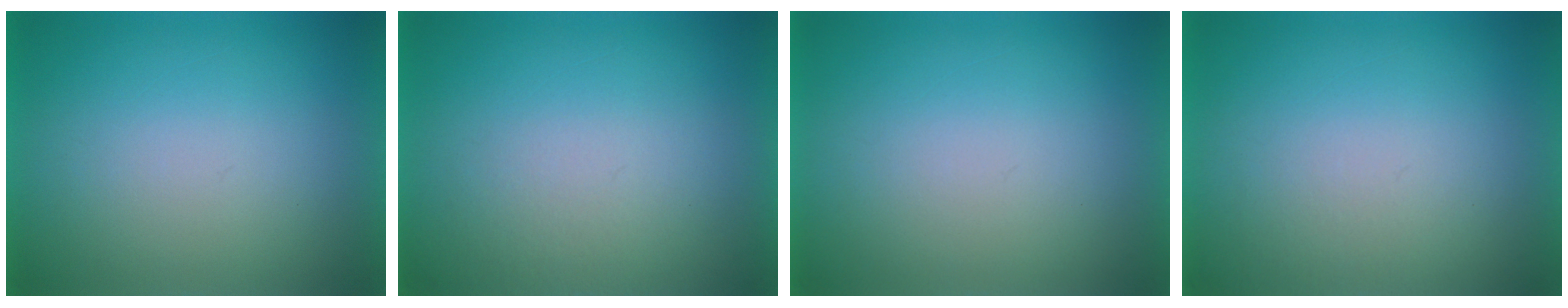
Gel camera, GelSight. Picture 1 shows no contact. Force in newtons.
{"total": 3.4}
{"total": 0.0}
{"total": 1.2}